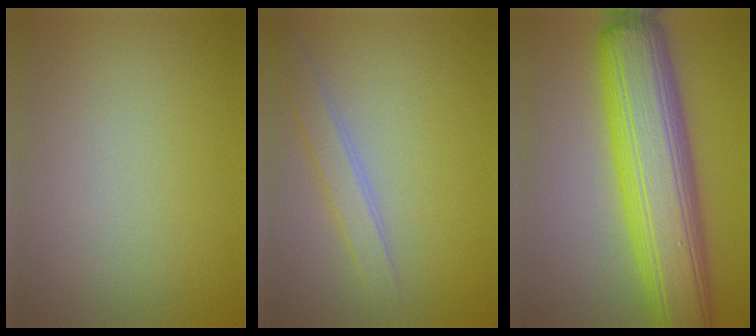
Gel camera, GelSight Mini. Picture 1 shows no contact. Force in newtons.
{"total": 2.4, "press": 2.4, "slide": 0.1}
{"total": 11.9, "press": 11.9, "slide": 0.2}